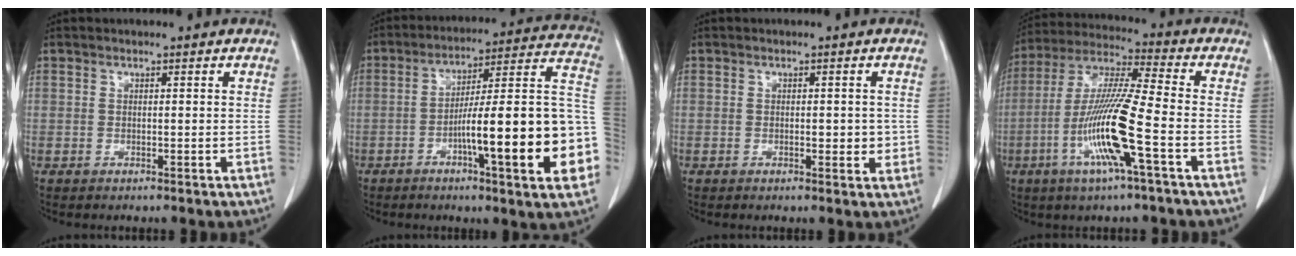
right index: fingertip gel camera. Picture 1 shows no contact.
{"total": 22.6, "force": [-6.0, 2.2, 21.6], "torque": [-0.222, 0.023, -0.081]}
{"total": 2.7, "force": [-0.2, 1.4, 2.3], "torque": [-0.027, 0.000, 0.000]}
{"total": 14.2, "force": [-4.6, -0.2, 13.5], "torque": [-0.276, -0.008, -0.096]}